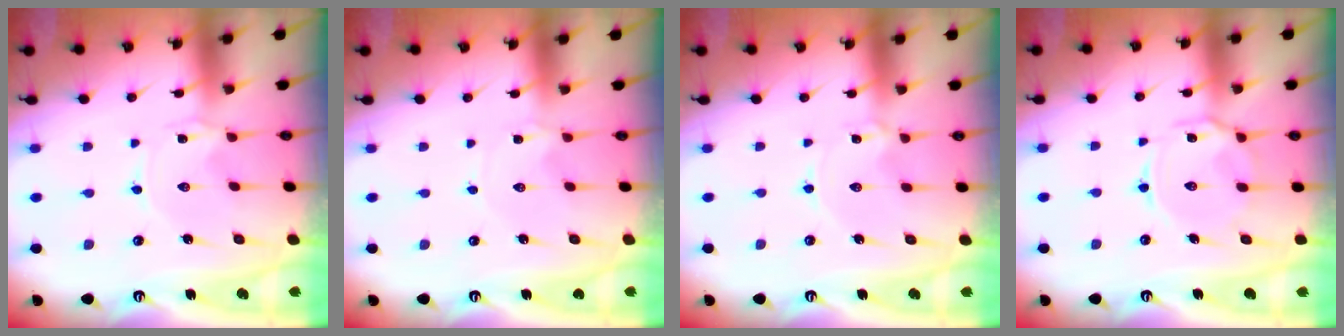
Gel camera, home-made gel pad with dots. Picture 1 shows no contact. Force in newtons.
{"total": 0.0}
{"total": 1.2, "press": 1.1, "slide": 0.1}
{"total": 8.7, "press": 8.6, "slide": 0.7}